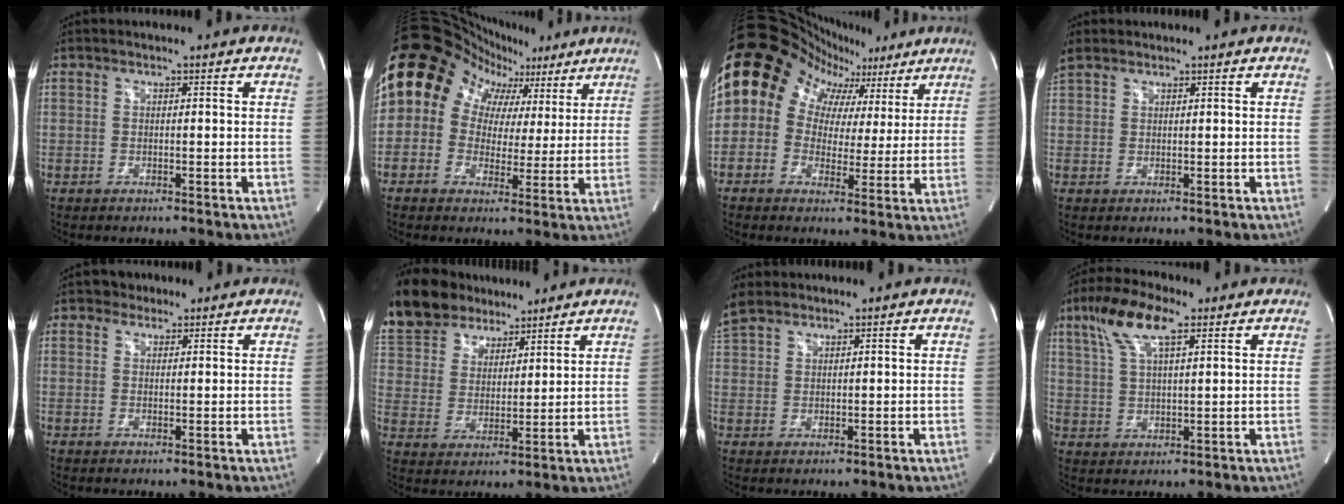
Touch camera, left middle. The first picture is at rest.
{"total": 17.6, "force": [7.0, 14.2, 7.7], "torque": [-0.127, 0.083, 0.103]}
{"total": 18.0, "force": [8.1, 14.0, 7.8], "torque": [-0.130, 0.083, 0.115]}
{"total": 3.0, "force": [2.5, 1.4, 0.9], "torque": [-0.034, 0.021, 0.056]}
{"total": 2.1, "force": [1.4, 1.5, 0.0], "torque": [0.002, 0.010, 0.016]}
{"total": 18.6, "force": [15.3, 8.3, 6.5], "torque": [-0.160, 0.046, 0.283]}
{"total": 5.0, "force": [4.1, 2.1, 1.9], "torque": [-0.054, 0.022, 0.092]}
{"total": 9.1, "force": [5.0, 2.3, 7.3], "torque": [-0.154, 0.022, 0.098]}